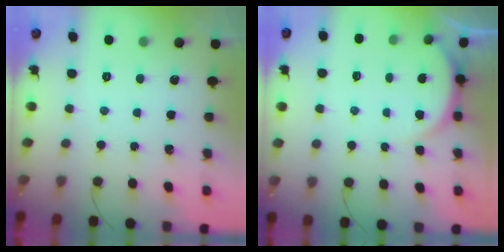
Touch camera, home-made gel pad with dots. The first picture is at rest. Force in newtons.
{"total": 3.9, "press": 3.9, "slide": 0.5}